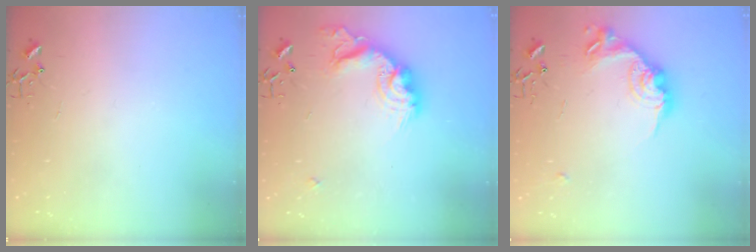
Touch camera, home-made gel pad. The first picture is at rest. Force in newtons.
{"total": 17.9, "press": 17.8, "slide": 1.1}
{"total": 16.7, "press": 16.7, "slide": 0.9}